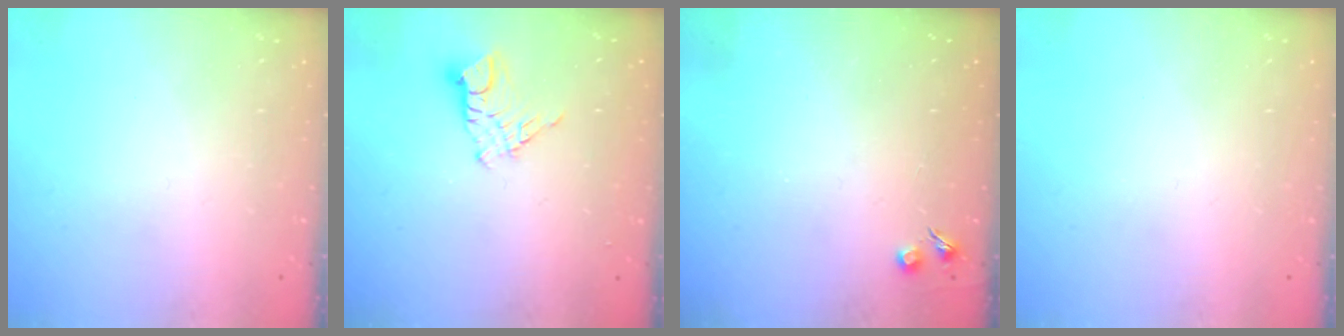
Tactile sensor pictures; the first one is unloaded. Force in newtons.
{"total": 7.8, "press": 7.8, "slide": 0.8}
{"total": 2.3, "press": 2.3, "slide": 0.4}
{"total": 0.0}